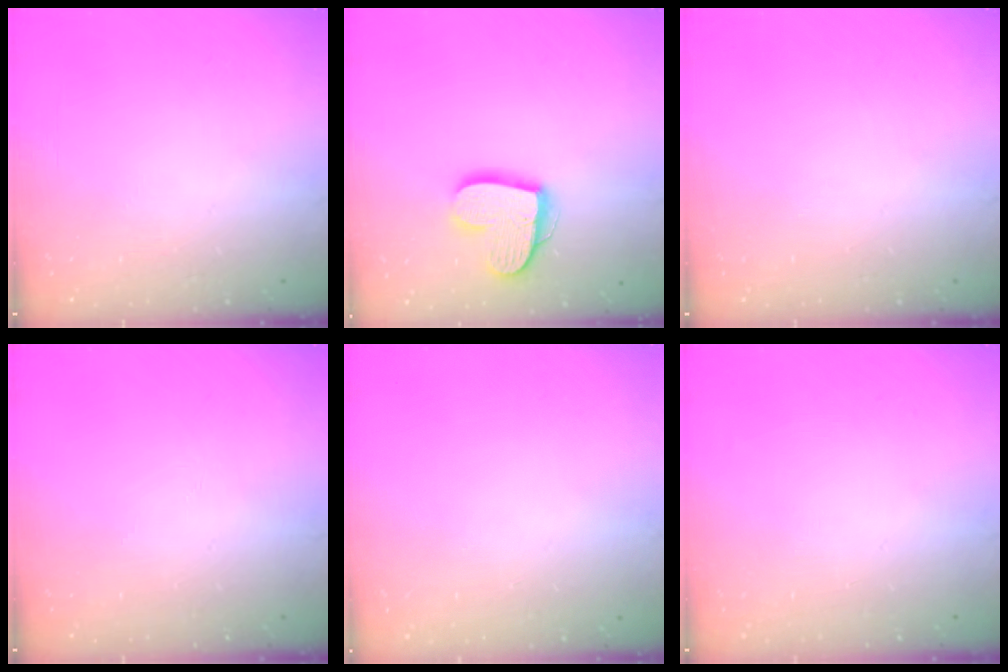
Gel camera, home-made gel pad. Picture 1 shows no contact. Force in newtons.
{"total": 15.0, "press": 14.9, "slide": 1.1}
{"total": 0.0}
{"total": 0.0}
{"total": 0.0}
{"total": 0.0}